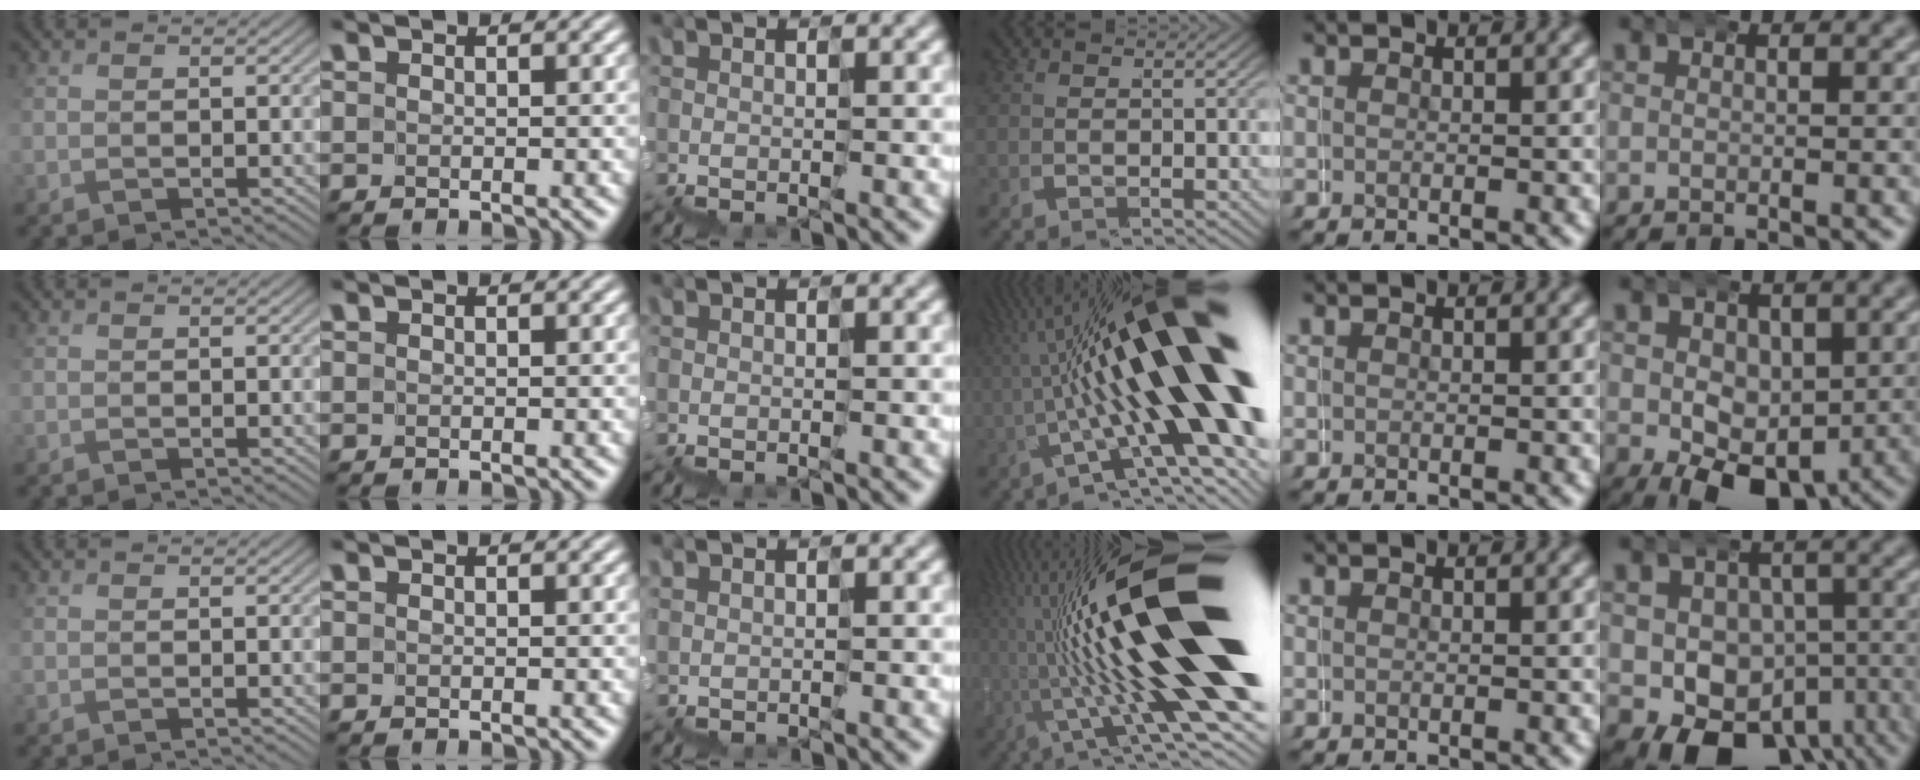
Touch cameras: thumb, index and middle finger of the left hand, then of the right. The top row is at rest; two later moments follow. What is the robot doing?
{"motion": "wrap", "object": "duck tape"}